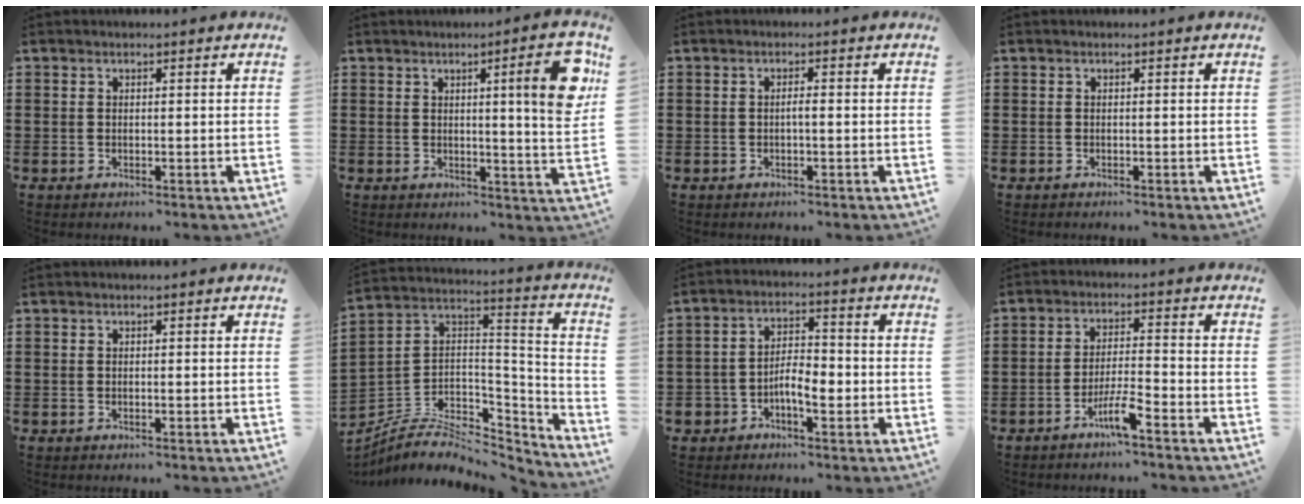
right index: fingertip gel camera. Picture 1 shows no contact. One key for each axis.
{"total": 9.0, "fx": 3.3, "fy": 0.6, "fz": 8.4, "tx": -0.121, "ty": -0.014, "tz": 0.043}
{"total": 1.1, "fx": -0.3, "fy": 0.1, "fz": 1.1, "tx": -0.020, "ty": -0.002, "tz": -0.006}
{"total": 0.0}
{"total": 0.0}
{"total": 7.4, "fx": -5.3, "fy": 3.9, "fz": 3.3, "tx": -0.072, "ty": 0.006, "tz": -0.102}
{"total": 5.3, "fx": -2.4, "fy": 2.9, "fz": 3.7, "tx": -0.073, "ty": 0.010, "tz": -0.047}
{"total": 5.0, "fx": -3.5, "fy": 0.2, "fz": 3.6, "tx": -0.075, "ty": -0.005, "tz": -0.066}